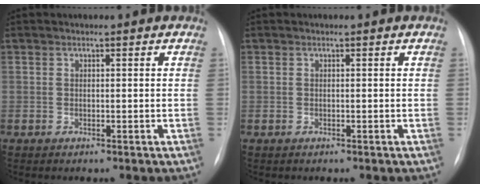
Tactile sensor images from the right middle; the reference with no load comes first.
{"total": 0.0}